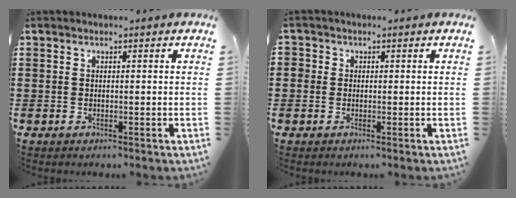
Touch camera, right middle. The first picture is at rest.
{"total": 1.1, "force": [0.0, 1.1, 0.0], "torque": [-0.003, 0.007, -0.001]}